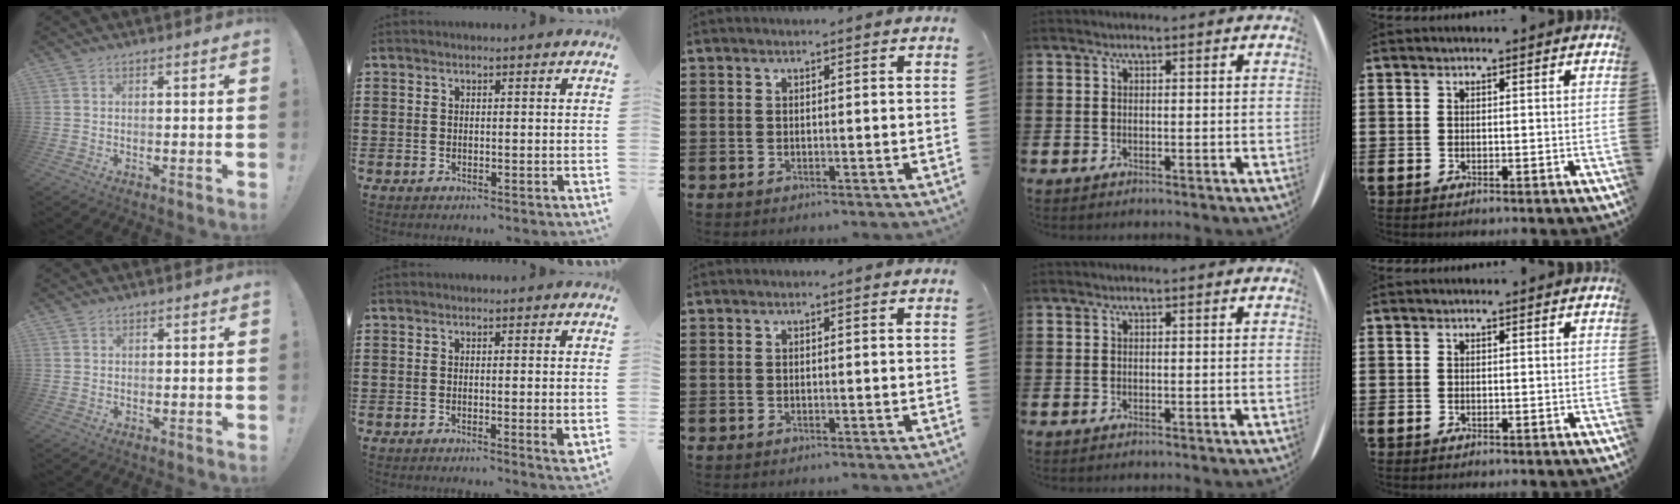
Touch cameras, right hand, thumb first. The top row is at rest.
{"thumb": {"total": 1.4, "force": [1.0, 1.0, -0.1], "torque": [0.017, -0.010, 0.015]}, "index": {"total": 1.9, "force": [-0.2, 0.2, 1.9], "torque": [-0.034, -0.007, -0.001]}}